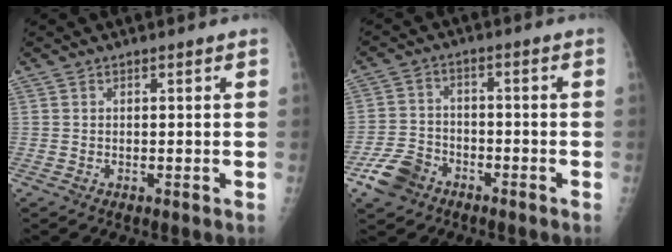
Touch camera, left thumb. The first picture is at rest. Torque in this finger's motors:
{"motor_torque": [-0.58, 0.53, 0.02, 0.07, 0.01]}